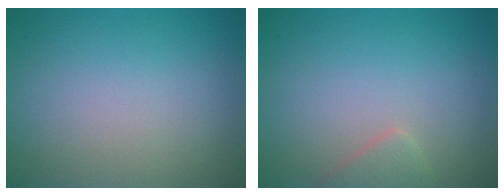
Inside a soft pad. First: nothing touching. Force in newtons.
{"total": 1.5, "press": 1.5, "slide": 0.1}